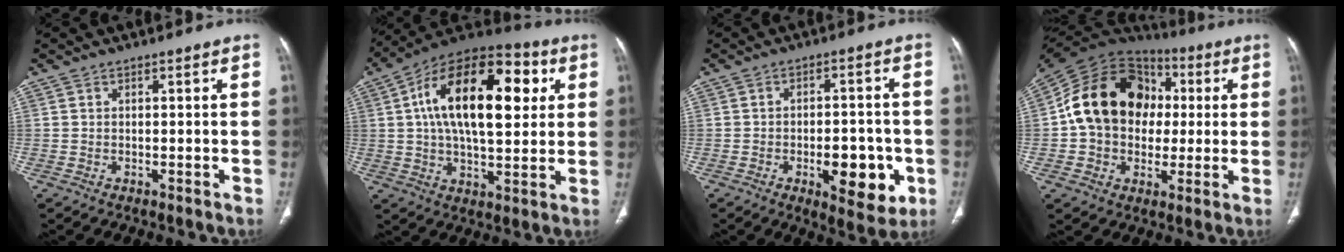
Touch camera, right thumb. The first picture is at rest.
{"total": 23.8, "force": [5.3, 11.7, 20.0], "torque": [-0.306, 0.014, 0.071]}
{"total": 11.3, "force": [-3.6, 5.3, 9.3], "torque": [-0.099, 0.010, -0.042]}
{"total": 20.3, "force": [1.7, 16.0, 12.4], "torque": [-0.198, 0.033, 0.026]}